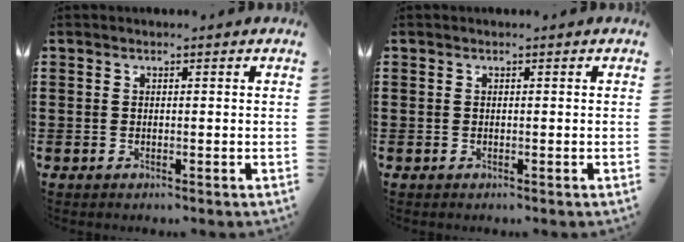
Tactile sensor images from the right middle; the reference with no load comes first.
{"total": 0.0}